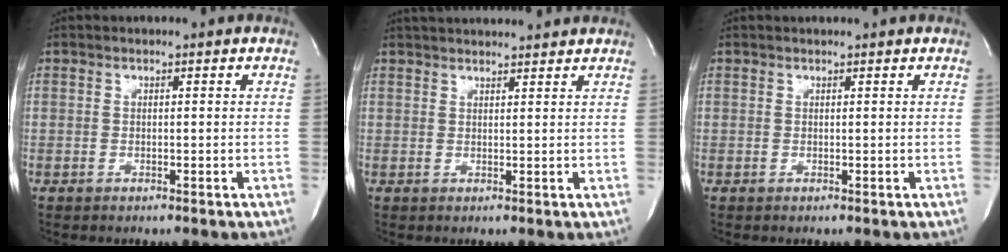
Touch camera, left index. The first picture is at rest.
{"total": 9.4, "force": [8.9, 0.6, 2.7], "torque": [-0.044, 0.028, 0.118]}
{"total": 1.7, "force": [1.7, -0.1, 0.5], "torque": [-0.009, 0.011, 0.022]}